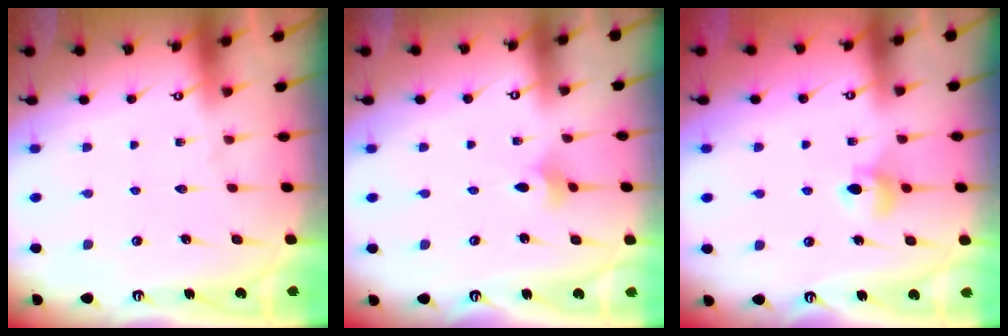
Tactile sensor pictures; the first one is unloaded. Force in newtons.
{"total": 2.1, "press": 2.1, "slide": 0.5}
{"total": 5.9, "press": 5.8, "slide": 0.6}